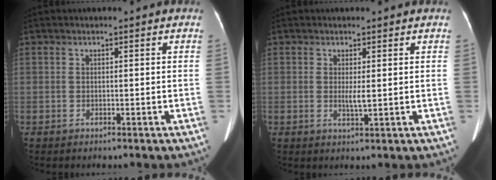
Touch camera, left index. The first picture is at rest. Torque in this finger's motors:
{"motor_torque": [0.62, -0.16, 0.34, 0.03]}